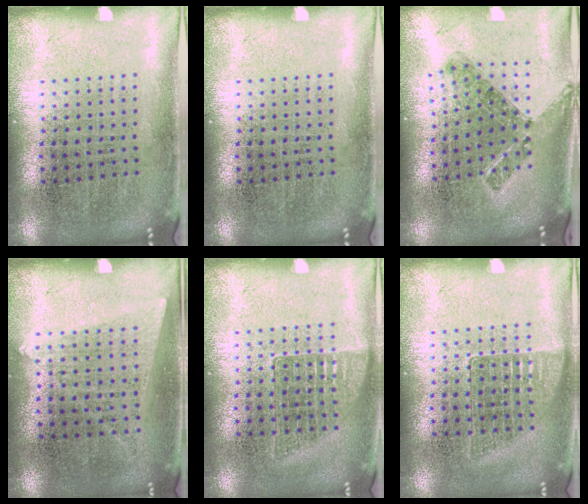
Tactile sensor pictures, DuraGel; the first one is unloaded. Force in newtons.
{"total": 0.0}
{"total": 0.8, "press": 0.7, "slide": 0.3}
{"total": 1.2, "press": 1.1, "slide": 0.5}
{"total": 1.0, "press": 0.9, "slide": 0.4}
{"total": 1.0, "press": 0.9, "slide": 0.4}